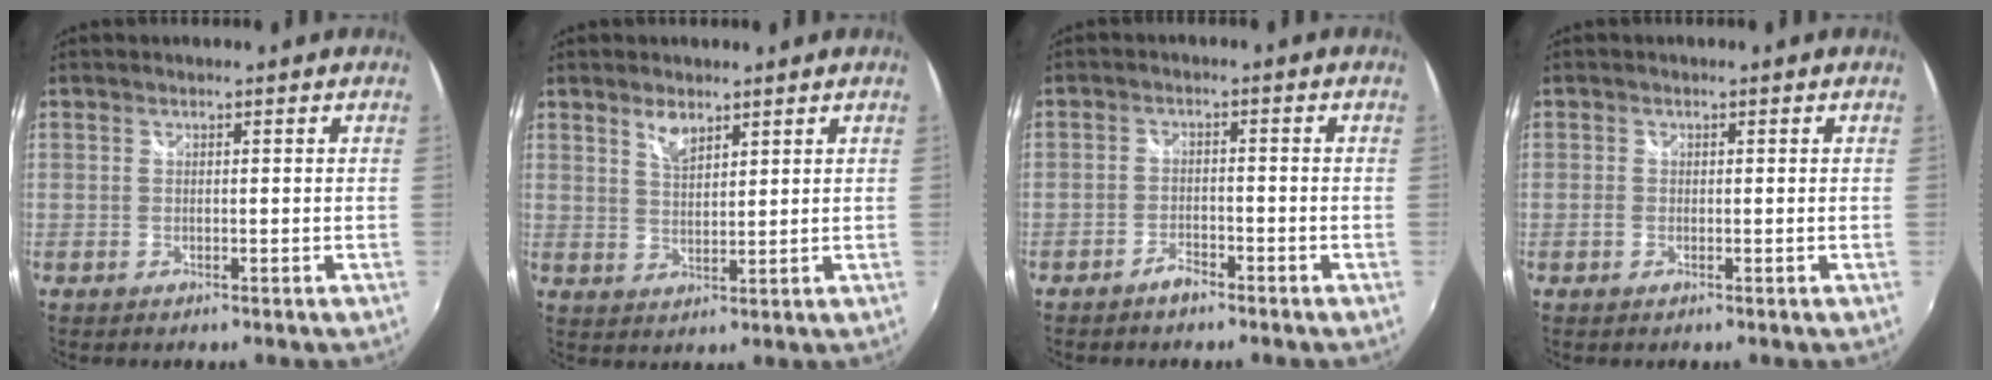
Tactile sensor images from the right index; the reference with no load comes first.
{"total": 3.7, "force": [2.7, 1.5, 2.1], "torque": [-0.033, -0.002, 0.048]}
{"total": 2.8, "force": [-2.4, 1.0, 1.1], "torque": [-0.031, 0.006, -0.042]}
{"total": 0.9, "force": [-0.4, 0.7, 0.3], "torque": [-0.005, 0.002, -0.008]}